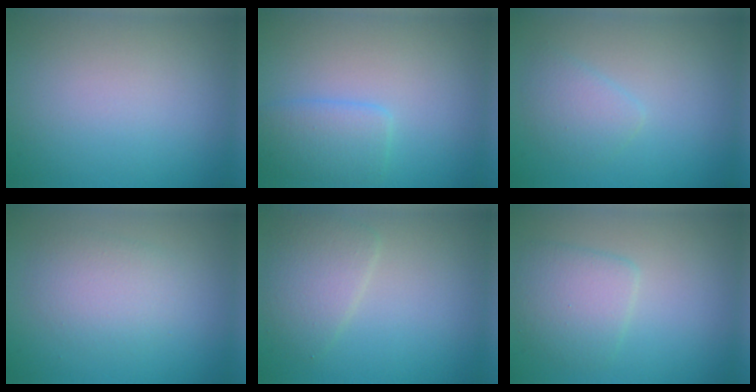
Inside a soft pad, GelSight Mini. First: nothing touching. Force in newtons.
{"total": 2.8, "press": 2.8, "slide": 0.1}
{"total": 2.0, "press": 2.0, "slide": 0.1}
{"total": 2.9, "press": 2.9, "slide": 0.1}
{"total": 3.2, "press": 3.2, "slide": 0.1}
{"total": 3.3, "press": 3.3, "slide": 0.1}